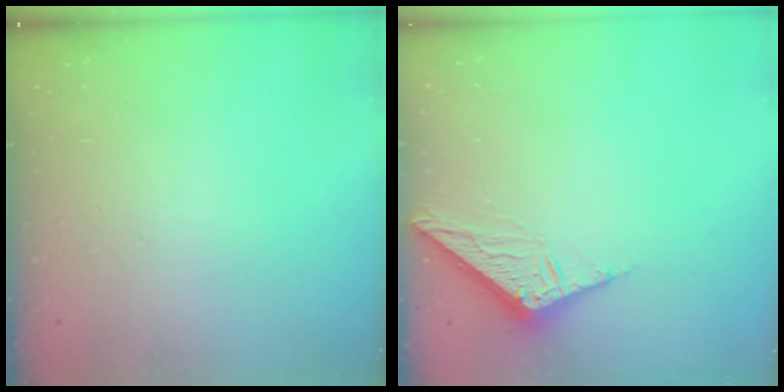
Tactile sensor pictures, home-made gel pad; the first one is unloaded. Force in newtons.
{"total": 8.3, "press": 8.3, "slide": 0.5}